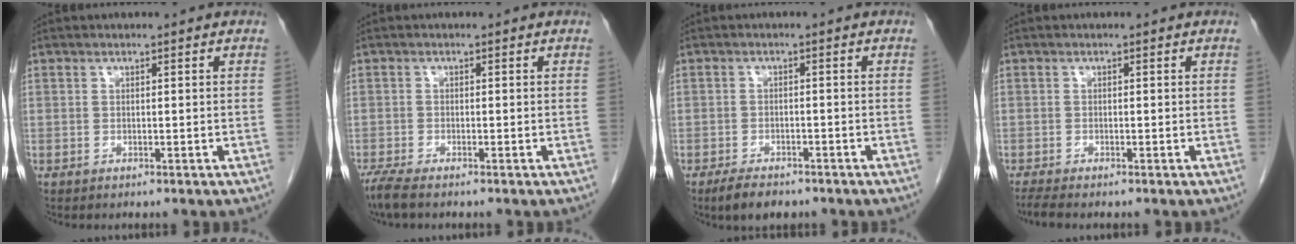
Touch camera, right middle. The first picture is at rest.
{"total": 2.9, "force": [-2.4, 0.2, 1.6], "torque": [-0.038, -0.009, -0.045]}
{"total": 4.5, "force": [-3.4, 1.8, 2.3], "torque": [-0.042, -0.004, -0.051]}
{"total": 1.7, "force": [-1.5, -0.2, 0.8], "torque": [-0.022, -0.006, -0.029]}